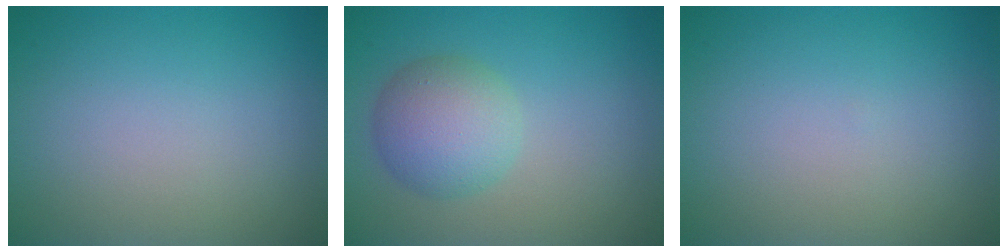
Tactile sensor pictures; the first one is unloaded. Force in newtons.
{"total": 4.5, "press": 4.5, "slide": 0.4}
{"total": 0.0}